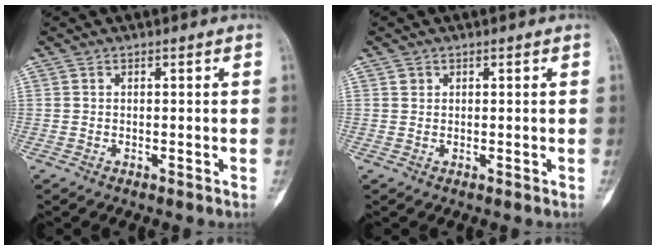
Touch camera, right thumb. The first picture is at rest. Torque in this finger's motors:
{"motor_torque": [-0.31, 0.27, 0.08, -0.13, -0.05]}